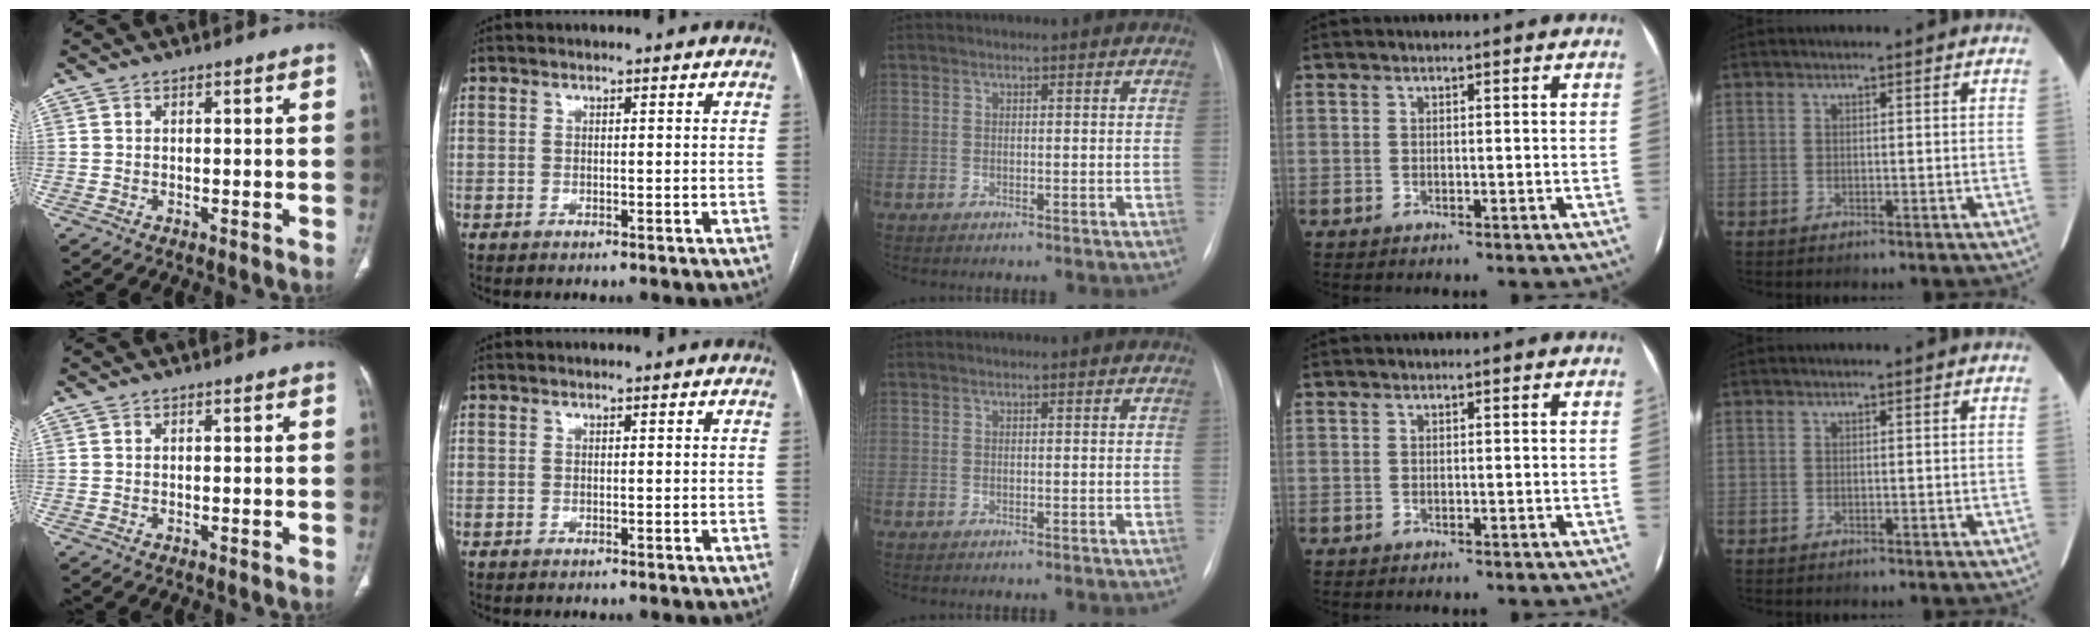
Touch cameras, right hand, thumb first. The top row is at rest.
{}